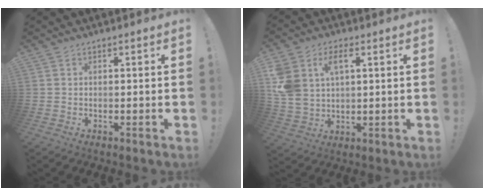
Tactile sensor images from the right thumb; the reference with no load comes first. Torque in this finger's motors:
{"motor_torque": [1.17, 2.63, 1.19, 0.09, 0.17]}